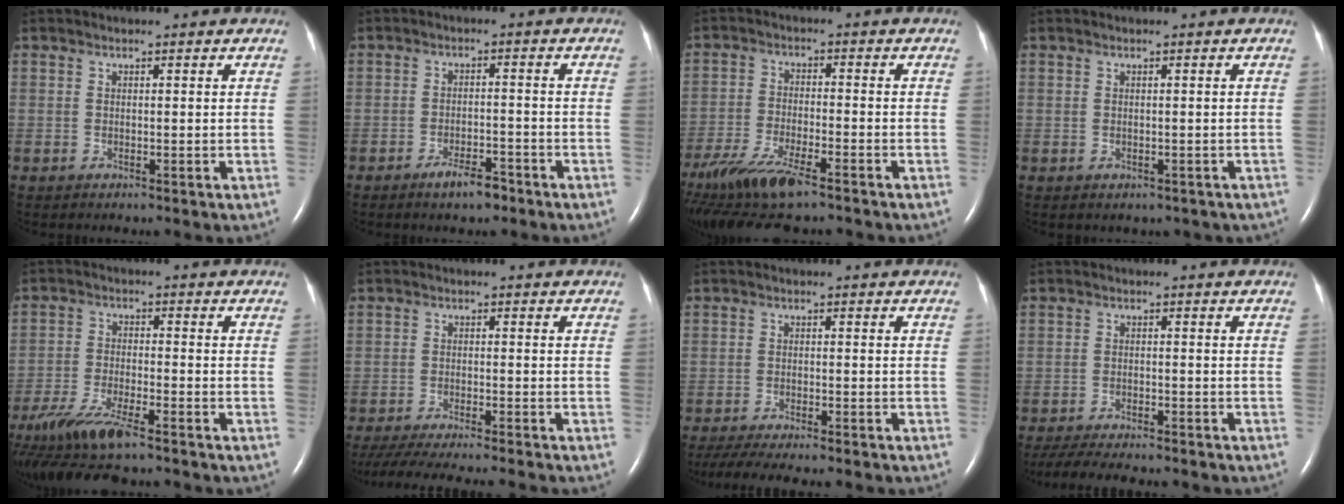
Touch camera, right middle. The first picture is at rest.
{"total": 4.0, "force": [-3.0, 1.1, 2.4], "torque": [-0.045, 0.000, -0.049]}
{"total": 13.0, "force": [-9.6, 2.4, 8.4], "torque": [-0.168, -0.034, -0.168]}
{"total": 2.0, "force": [-1.2, 1.4, 0.7], "torque": [-0.010, 0.004, -0.004]}
{"total": 11.5, "force": [-8.9, 1.7, 7.1], "torque": [-0.140, -0.030, -0.154]}
{"total": 15.9, "force": [-14.2, 0.6, 7.1], "torque": [-0.122, -0.038, -0.208]}
{"total": 13.2, "force": [-11.5, 1.8, 6.2], "torque": [-0.100, -0.020, -0.160]}
{"total": 13.2, "force": [-11.5, 2.4, 5.9], "torque": [-0.102, -0.020, -0.160]}